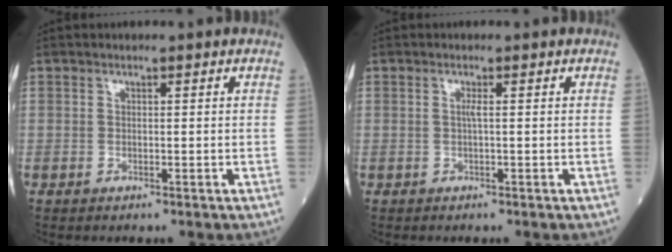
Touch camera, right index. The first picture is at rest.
{"total": 0.9, "force": [0.1, -0.1, 0.9], "torque": [-0.019, 0.001, -0.001]}